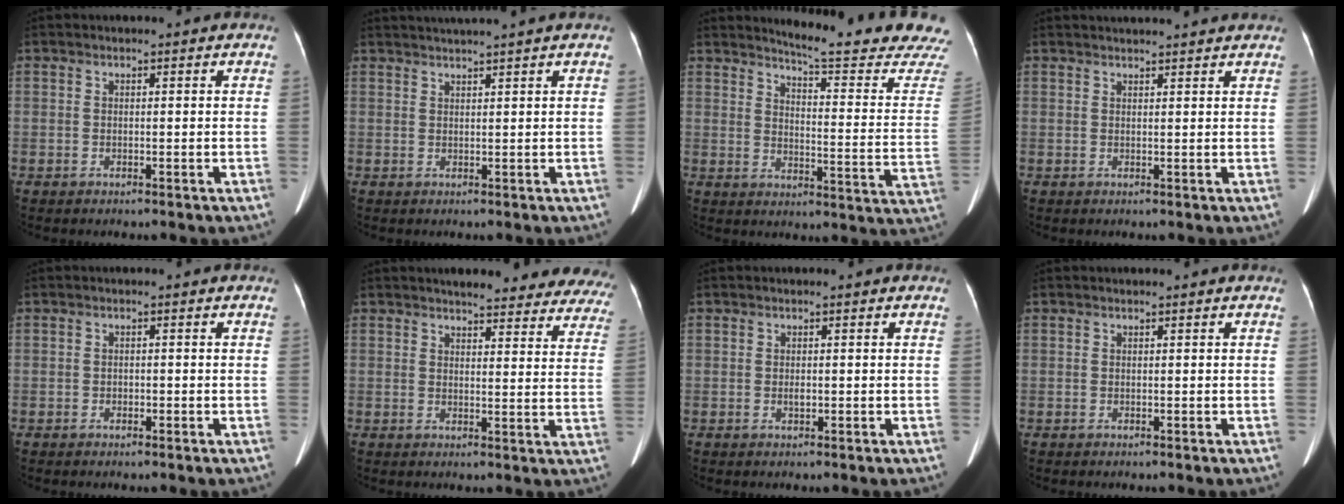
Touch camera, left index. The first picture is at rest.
{"total": 4.5, "force": [3.8, -1.4, 1.8], "torque": [-0.024, 0.019, 0.062]}
{"total": 18.4, "force": [17.6, -1.5, 5.1], "torque": [-0.075, -0.138, 0.200]}
{"total": 7.8, "force": [7.4, 0.2, 2.4], "torque": [-0.031, 0.029, 0.082]}
{"total": 0.8, "force": [-0.6, 0.4, 0.3], "torque": [-0.003, 0.000, -0.009]}
{"total": 20.9, "force": [19.1, 4.6, 7.1], "torque": [-0.068, -0.049, 0.201]}
{"total": 0.8, "force": [-0.3, 0.4, 0.6], "torque": [-0.010, -0.002, -0.005]}
{"total": 0.0}